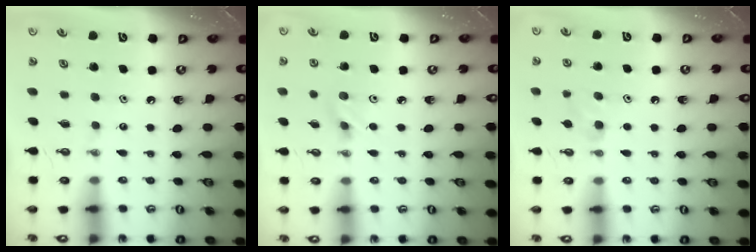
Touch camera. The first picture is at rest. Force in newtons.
{"total": 3.9, "press": 3.7, "slide": 1.3}
{"total": 4.3, "press": 4.1, "slide": 1.3}